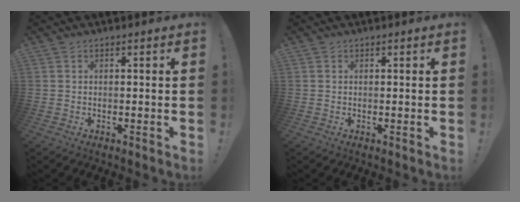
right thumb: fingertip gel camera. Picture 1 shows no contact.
{"total": 0.0}